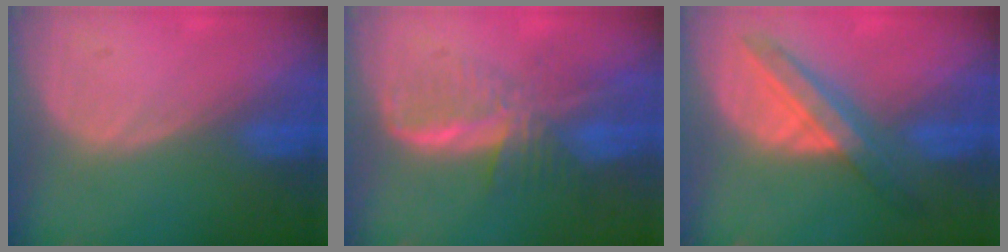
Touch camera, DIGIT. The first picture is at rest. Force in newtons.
{"total": 8.1, "press": 6.9, "slide": 4.1}
{"total": 6.6, "press": 6.5, "slide": 1.2}